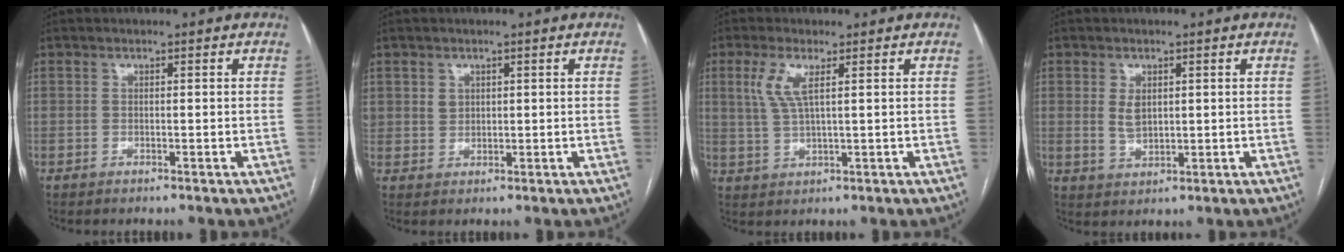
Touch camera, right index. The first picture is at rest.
{"total": 2.5, "force": [1.1, 2.2, 0.6], "torque": [-0.008, 0.000, 0.023]}
{"total": 4.8, "force": [1.8, 0.9, 4.3], "torque": [-0.105, 0.005, 0.044]}
{"total": 3.3, "force": [0.9, 2.1, 2.4], "torque": [-0.050, -0.001, 0.024]}